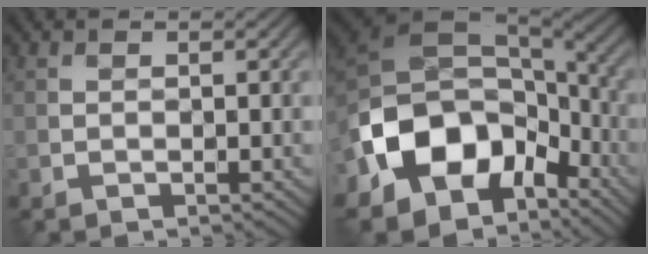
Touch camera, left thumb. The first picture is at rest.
{"total": 15.5, "force": [-5.4, 10.9, 9.7], "torque": [-0.209, -0.025, -0.102]}